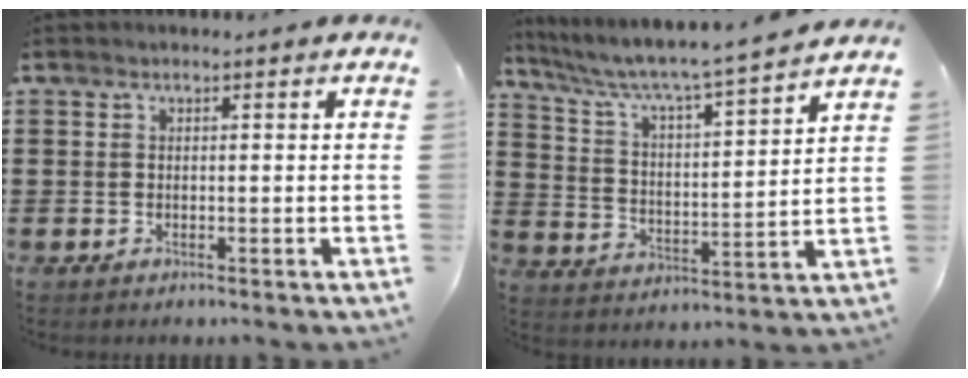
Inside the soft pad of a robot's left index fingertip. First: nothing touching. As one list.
[{"total": 5.3, "force": [4.7, -0.2, 2.4], "torque": [-0.070, -0.041, 0.069]}]